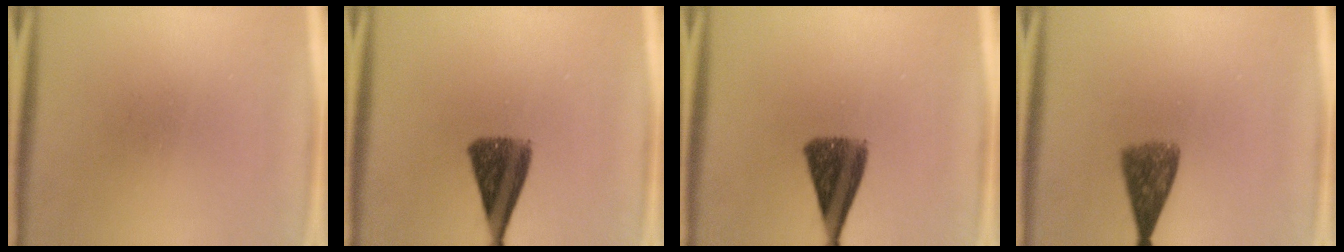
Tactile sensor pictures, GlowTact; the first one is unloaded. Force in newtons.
{"total": 9.4}
{"total": 9.4}
{"total": 6.1}